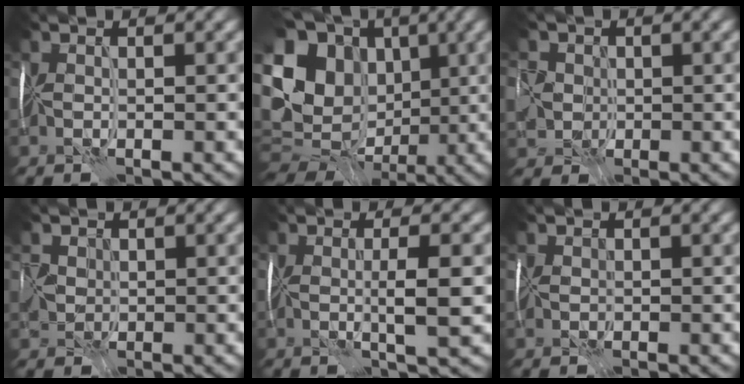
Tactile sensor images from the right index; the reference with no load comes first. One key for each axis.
{"total": 16.9, "fx": 1.4, "fy": 13.7, "fz": 9.8, "tx": -0.214, "ty": 0.012, "tz": 0.033}
{"total": 4.1, "fx": 0.3, "fy": 3.9, "fz": 1.2, "tx": -0.030, "ty": 0.022, "tz": -0.008}
{"total": 2.0, "fx": 0.6, "fy": 1.8, "fz": 0.4, "tx": -0.019, "ty": 0.006, "tz": 0.008}
{"total": 2.8, "fx": -0.2, "fy": 0.3, "fz": 2.7, "tx": -0.048, "ty": 0.002, "tz": -0.004}
{"total": 0.7, "fx": 0.2, "fy": 0.4, "fz": -0.5, "tx": 0.007, "ty": 0.006, "tz": 0.004}